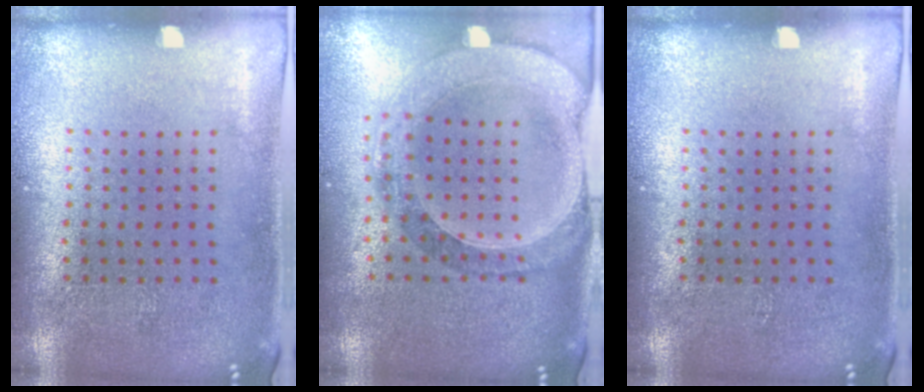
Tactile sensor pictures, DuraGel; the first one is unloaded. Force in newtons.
{"total": 1.5, "press": 1.5, "slide": 0.3}
{"total": 0.0}